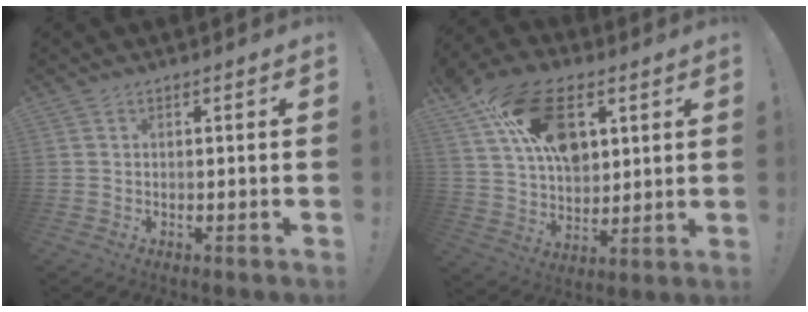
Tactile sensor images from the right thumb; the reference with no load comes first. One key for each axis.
{"total": 20.2, "fx": 8.0, "fy": 12.5, "fz": 13.8, "tx": -0.229, "ty": -0.031, "tz": 0.143}